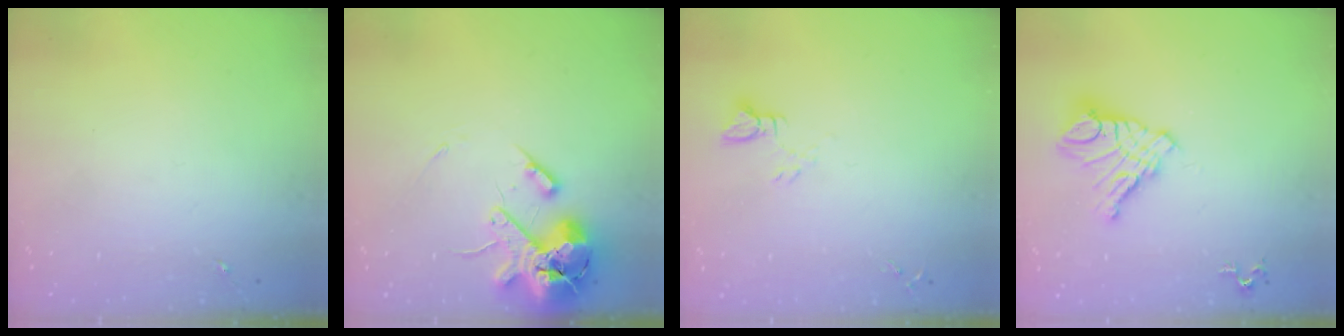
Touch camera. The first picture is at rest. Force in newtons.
{"total": 14.6, "press": 14.4, "slide": 2.4}
{"total": 2.8, "press": 2.8, "slide": 0.2}
{"total": 12.8, "press": 12.7, "slide": 1.4}